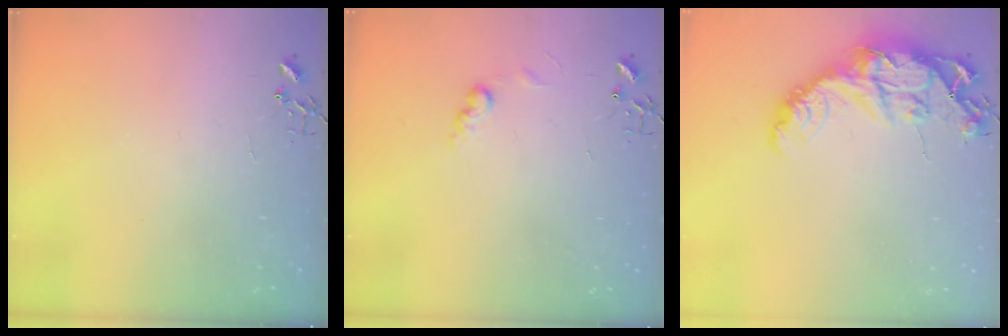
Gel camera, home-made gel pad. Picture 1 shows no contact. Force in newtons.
{"total": 6.6, "press": 6.5, "slide": 0.9}
{"total": 17.0, "press": 17.0, "slide": 1.3}